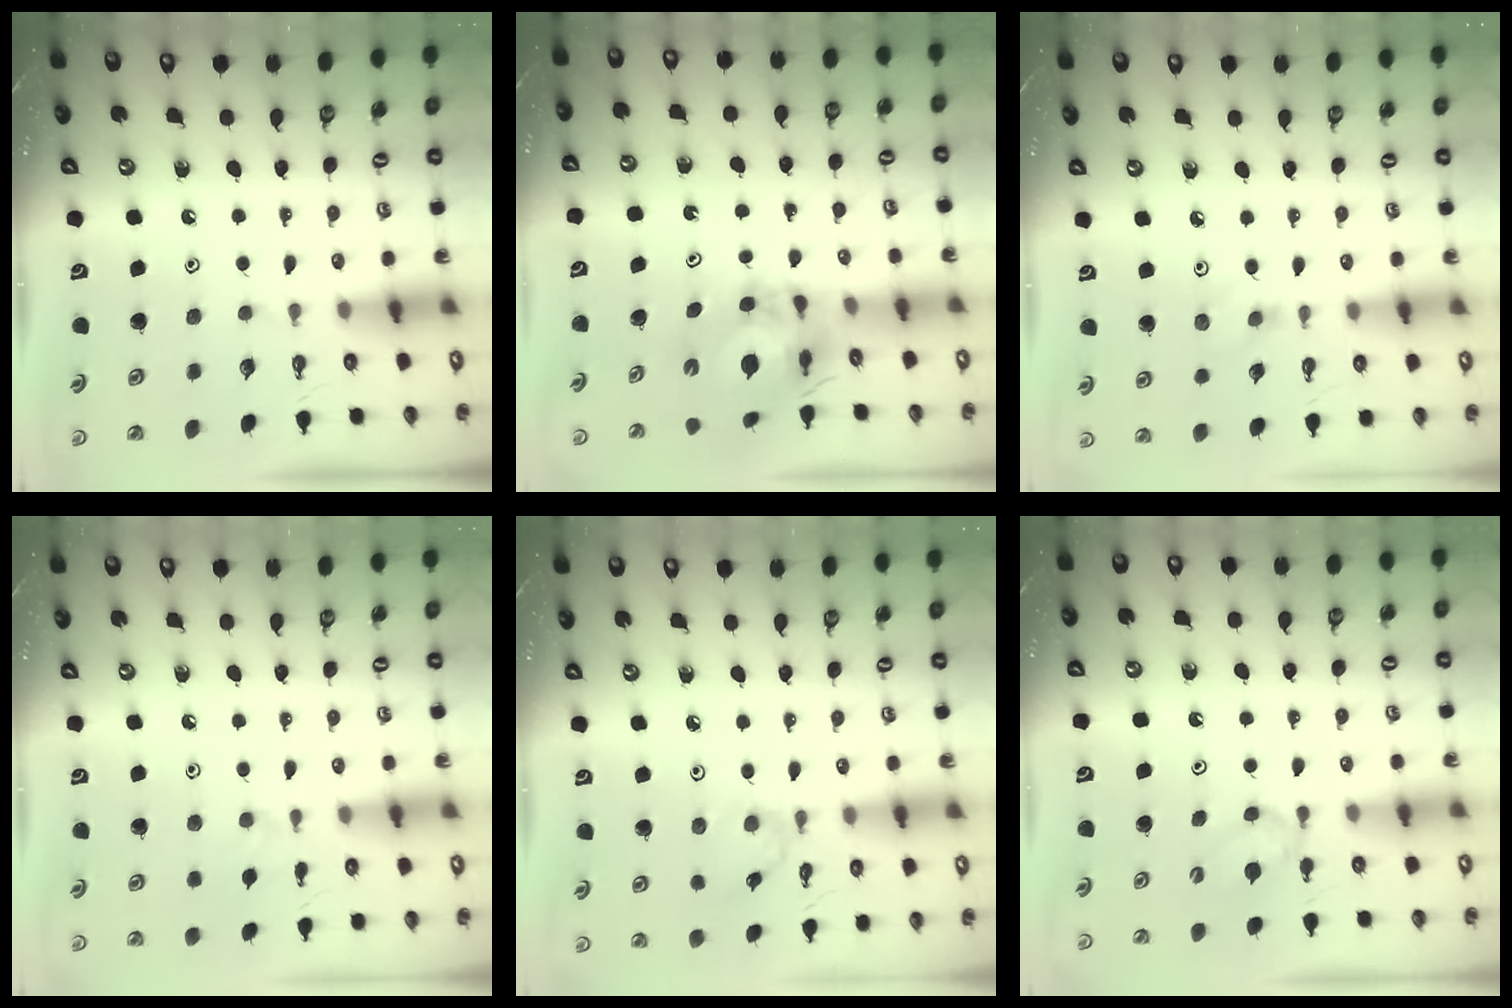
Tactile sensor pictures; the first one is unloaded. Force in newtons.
{"total": 8.7, "press": 8.7, "slide": 0.9}
{"total": 3.7, "press": 3.7, "slide": 0.5}
{"total": 2.7, "press": 2.7, "slide": 0.4}
{"total": 2.6, "press": 2.5, "slide": 0.5}
{"total": 3.8, "press": 3.7, "slide": 0.7}